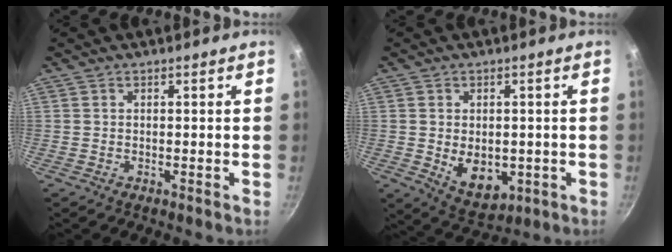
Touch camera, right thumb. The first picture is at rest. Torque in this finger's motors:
{"motor_torque": [-0.31, 0.57, 0.79, 0.07, 0.08]}